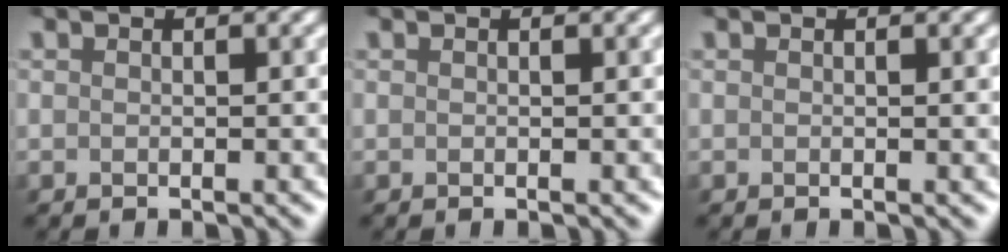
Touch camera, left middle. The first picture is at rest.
{"total": 0.0}
{"total": 0.7, "force": [0.0, 0.1, 0.6], "torque": [-0.008, -0.002, 0.000]}